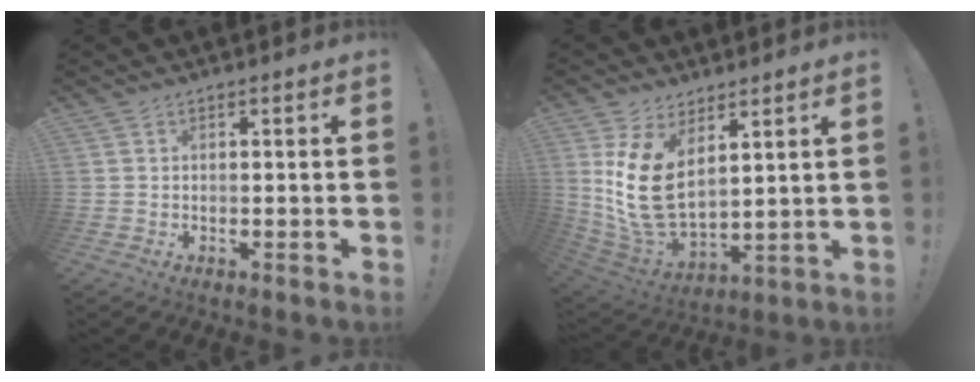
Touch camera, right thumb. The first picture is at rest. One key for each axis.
{"total": 14.8, "fx": 5.4, "fy": 8.4, "fz": 10.8, "tx": -0.232, "ty": -0.041, "tz": 0.103}